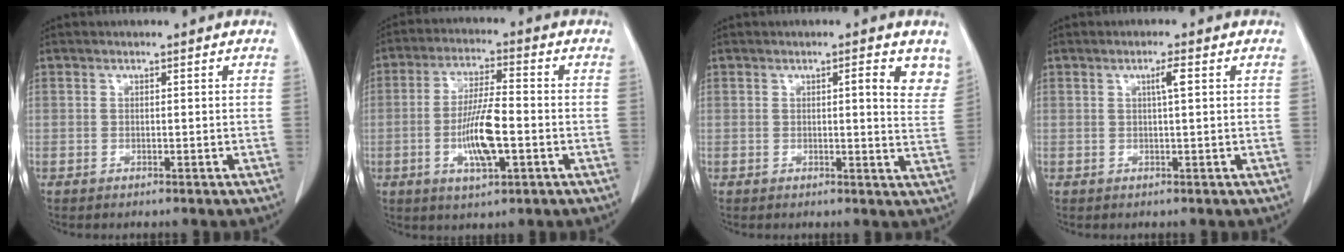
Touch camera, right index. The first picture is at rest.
{"total": 9.3, "force": [-2.3, 1.8, 8.8], "torque": [-0.170, -0.001, -0.040]}
{"total": 4.9, "force": [2.6, 0.8, 4.1], "torque": [-0.037, -0.009, 0.024]}
{"total": 1.9, "force": [0.5, -0.1, 1.9], "torque": [-0.035, 0.003, 0.007]}